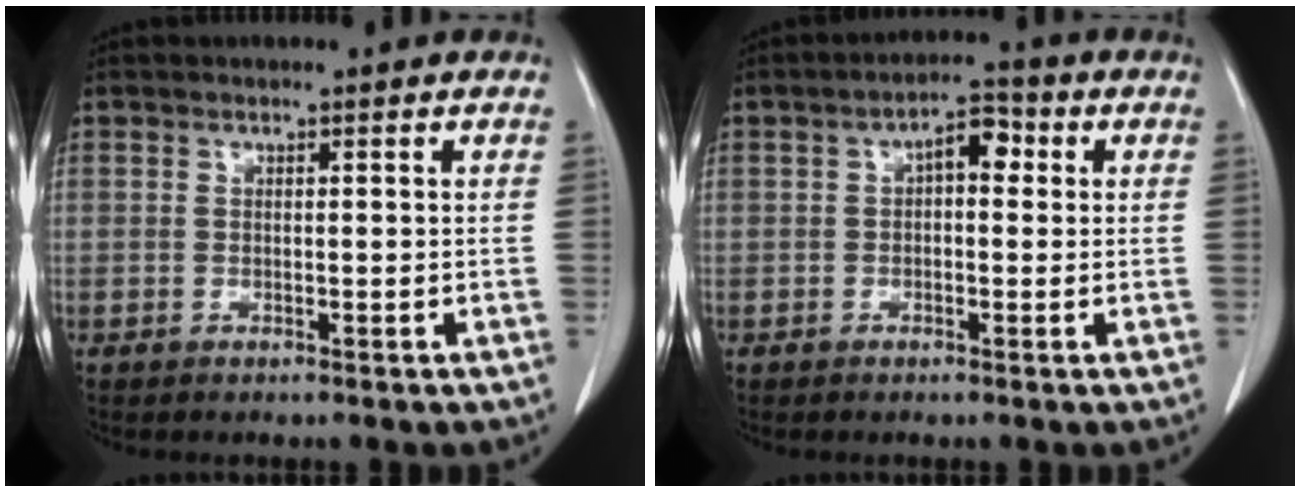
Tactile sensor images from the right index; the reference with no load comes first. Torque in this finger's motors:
{"motor_torque": [0.45, 0.01, 0.09, 0.04]}